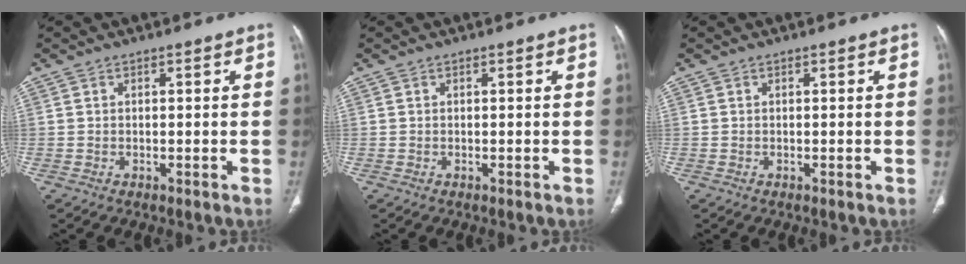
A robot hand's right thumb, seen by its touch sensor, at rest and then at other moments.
{"total": 0.0}
{"total": 0.0}